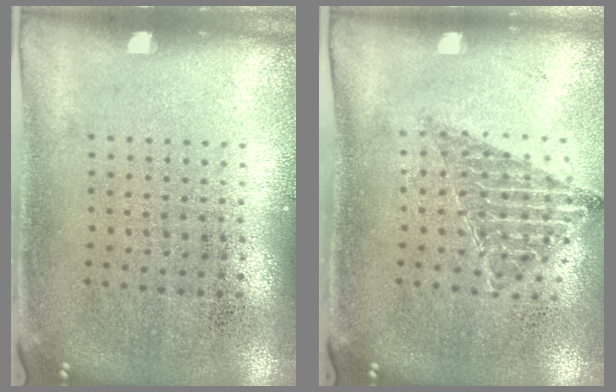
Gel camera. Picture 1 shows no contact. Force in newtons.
{"total": 0.9, "press": 0.8, "slide": 0.2}